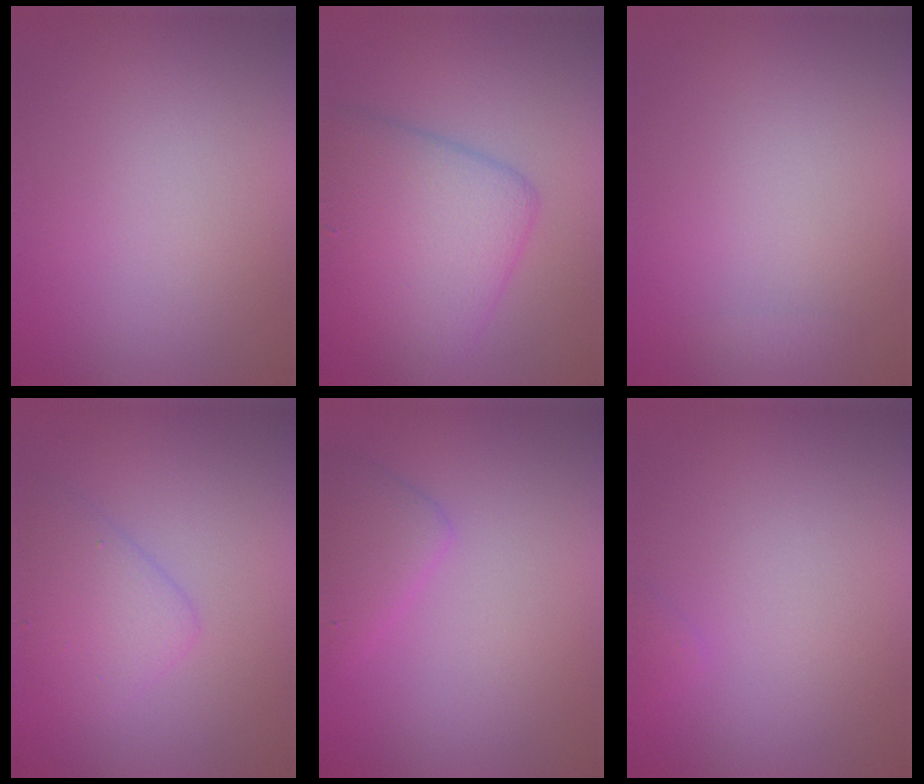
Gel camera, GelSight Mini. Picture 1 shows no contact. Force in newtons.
{"total": 6.5, "press": 6.5, "slide": 0.3}
{"total": 0.7, "press": 0.7, "slide": 0.1}
{"total": 3.0, "press": 3.0, "slide": 0.2}
{"total": 2.4, "press": 2.4, "slide": 0.1}
{"total": 0.6, "press": 0.6, "slide": 0.1}